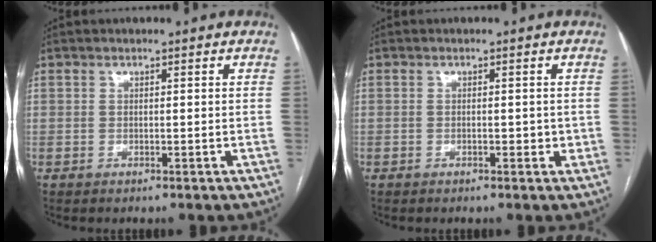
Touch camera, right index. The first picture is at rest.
{"total": 1.4, "force": [-0.2, 0.7, 1.2], "torque": [-0.015, 0.000, -0.002]}